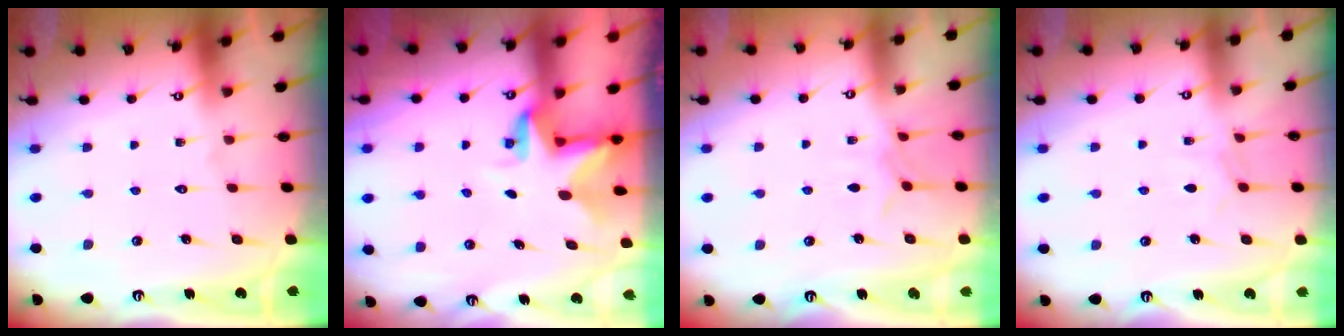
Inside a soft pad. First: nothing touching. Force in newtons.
{"total": 3.5, "press": 3.5, "slide": 0.2}
{"total": 3.5, "press": 3.5, "slide": 0.7}
{"total": 3.3, "press": 3.3, "slide": 0.5}